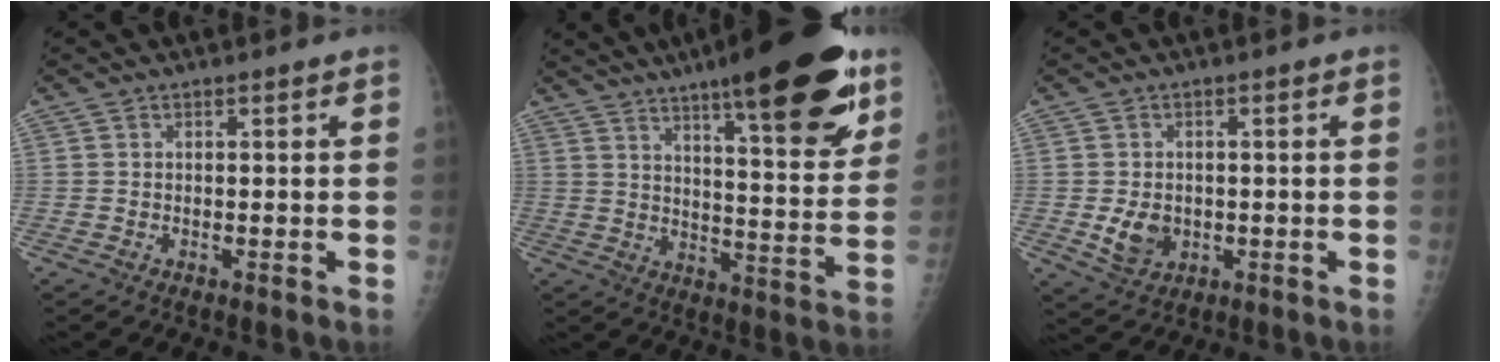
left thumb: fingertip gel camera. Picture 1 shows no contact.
{"total": 22.7, "force": [14.0, 5.1, 17.1], "torque": [-0.220, -0.057, 0.204]}
{"total": 5.4, "force": [-0.7, 4.2, 3.2], "torque": [-0.039, -0.002, -0.003]}